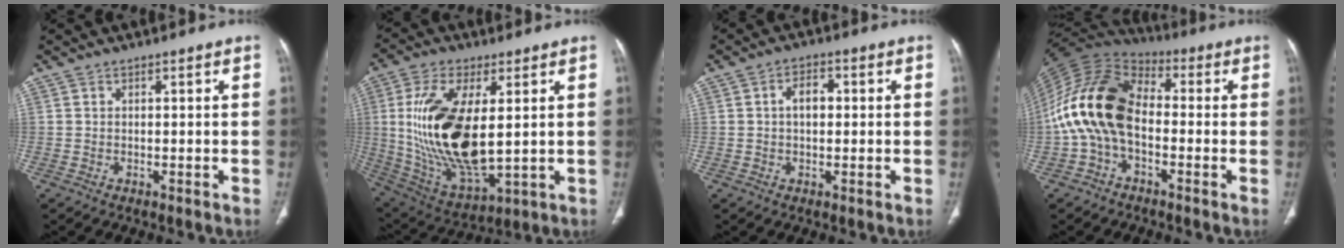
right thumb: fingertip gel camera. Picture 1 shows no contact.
{"total": 21.0, "force": [2.1, 9.5, 18.6], "torque": [-0.373, -0.022, 0.055]}
{"total": 4.1, "force": [0.3, 2.5, 3.2], "torque": [-0.051, 0.012, 0.003]}
{"total": 16.6, "force": [-1.8, 10.3, 12.9], "torque": [-0.248, 0.042, -0.043]}